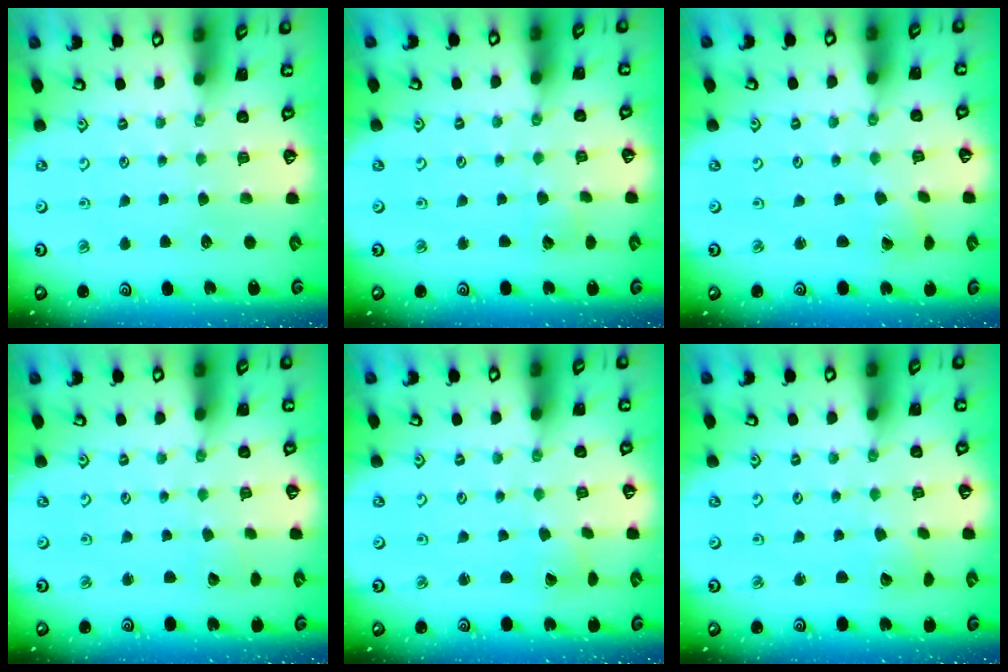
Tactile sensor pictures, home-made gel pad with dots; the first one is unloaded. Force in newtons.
{"total": 2.4, "press": 2.3, "slide": 0.3}
{"total": 1.3, "press": 1.2, "slide": 0.2}
{"total": 1.1, "press": 1.1, "slide": 0.1}
{"total": 2.0, "press": 2.0, "slide": 0.2}
{"total": 2.3, "press": 2.3, "slide": 0.0}